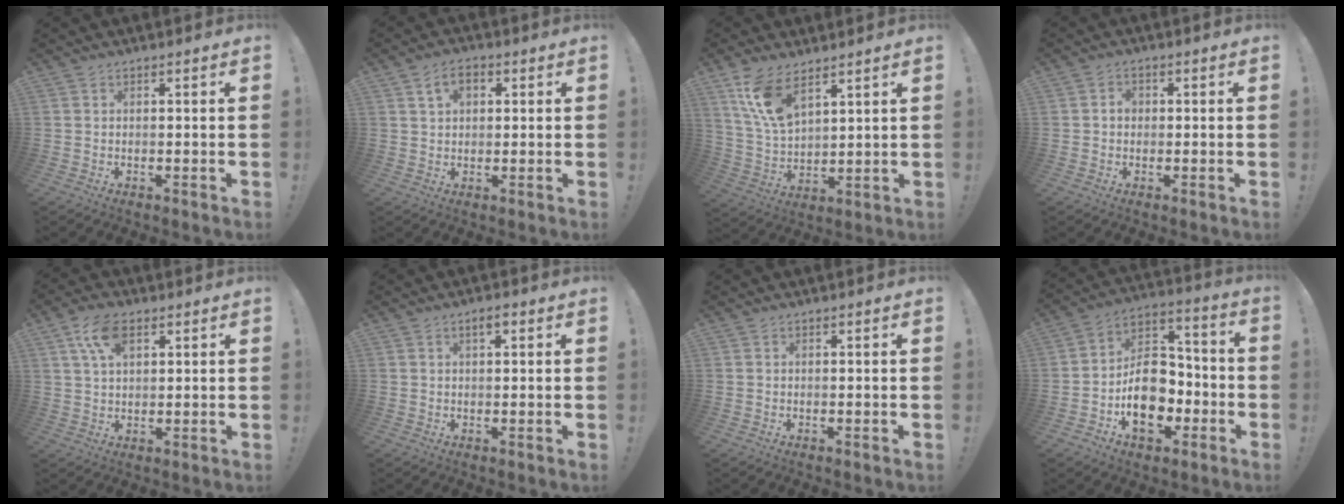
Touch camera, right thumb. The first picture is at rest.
{"total": 5.8, "force": [2.1, 3.7, 3.9], "torque": [-0.064, 0.004, 0.039]}
{"total": 12.1, "force": [7.9, 5.5, 7.3], "torque": [-0.147, -0.036, 0.149]}
{"total": 2.5, "force": [-0.3, 2.0, 1.4], "torque": [-0.019, 0.005, -0.008]}
{"total": 8.7, "force": [4.3, 4.6, 6.1], "torque": [-0.108, -0.003, 0.080]}
{"total": 2.1, "force": [1.0, 0.8, 1.6], "torque": [-0.024, -0.002, 0.015]}
{"total": 0.0}
{"total": 16.1, "force": [-5.5, 11.6, 9.8], "torque": [-0.141, 0.036, -0.085]}